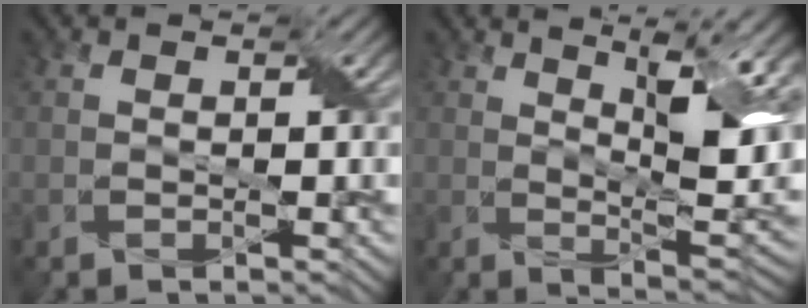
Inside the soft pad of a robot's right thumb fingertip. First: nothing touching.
{"total": 12.0, "force": [4.5, 3.7, 10.5], "torque": [-0.175, 0.010, 0.067]}